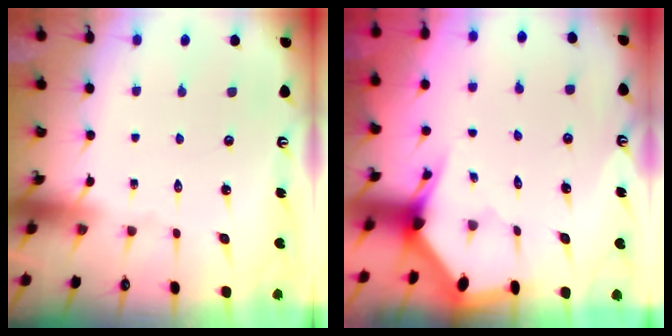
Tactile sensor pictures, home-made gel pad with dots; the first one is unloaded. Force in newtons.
{"total": 2.8, "press": 2.8, "slide": 0.1}